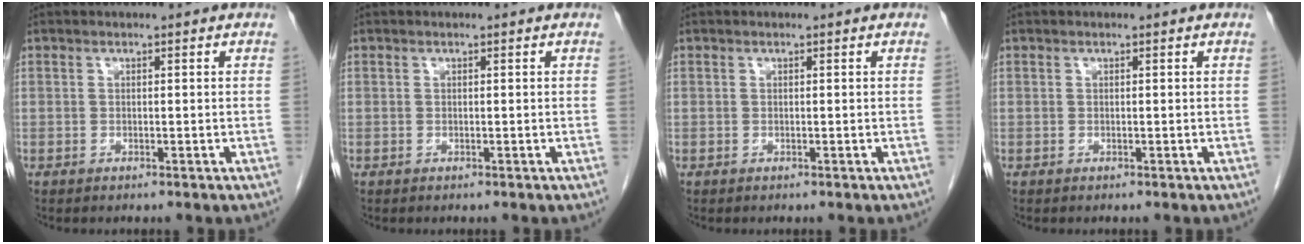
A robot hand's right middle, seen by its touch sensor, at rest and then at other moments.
{"total": 0.0}
{"total": 0.0}
{"total": 0.0}